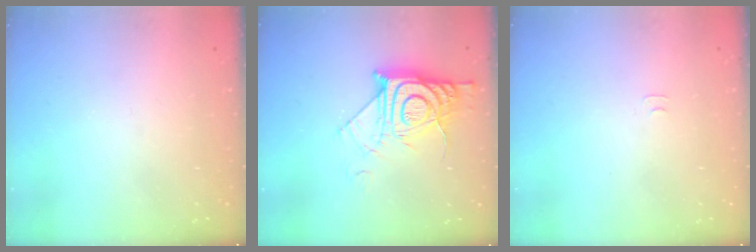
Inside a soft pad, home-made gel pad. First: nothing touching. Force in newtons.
{"total": 13.0, "press": 12.9, "slide": 1.1}
{"total": 3.7, "press": 3.7, "slide": 0.4}